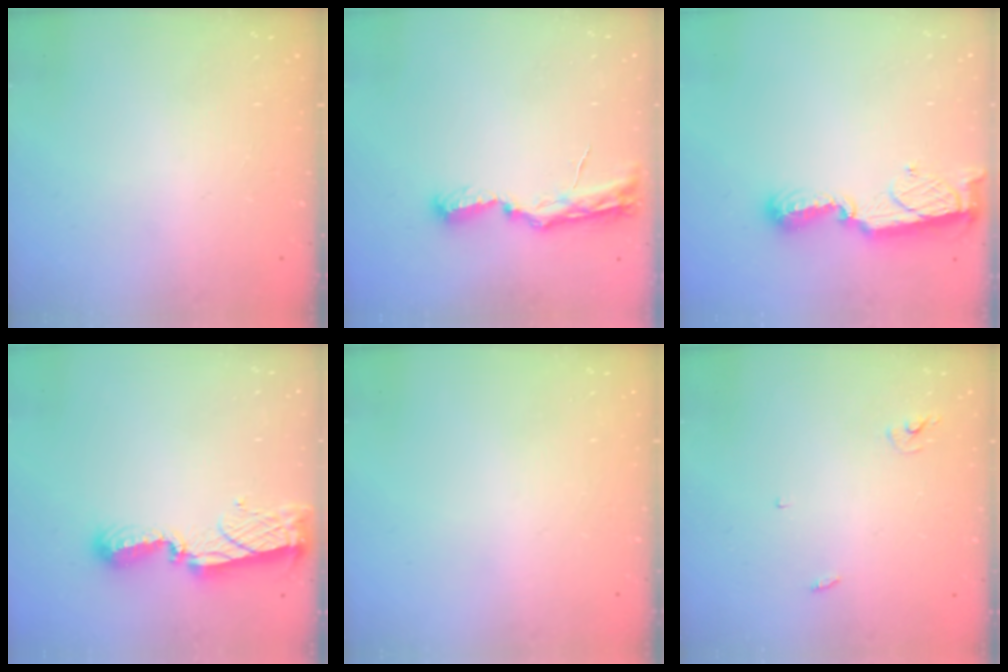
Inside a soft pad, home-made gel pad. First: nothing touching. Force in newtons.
{"total": 8.0, "press": 8.0, "slide": 0.7}
{"total": 8.5, "press": 8.4, "slide": 0.2}
{"total": 8.4, "press": 8.4, "slide": 0.8}
{"total": 0.0}
{"total": 2.4, "press": 2.4, "slide": 0.2}